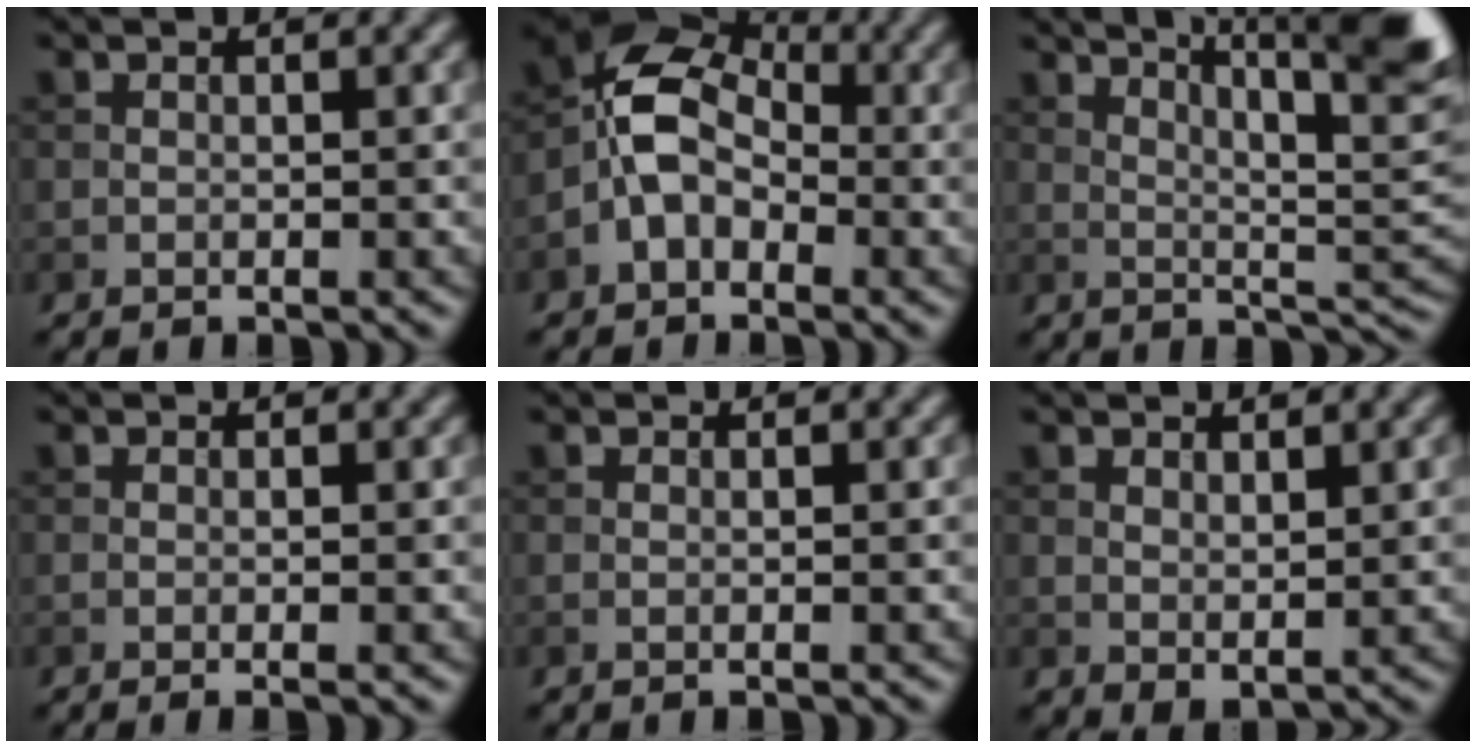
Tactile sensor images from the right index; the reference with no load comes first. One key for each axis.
{"total": 5.7, "fx": -1.4, "fy": 4.0, "fz": 3.8, "tx": -0.068, "ty": 0.013, "tz": -0.042}
{"total": 10.9, "fx": 5.8, "fy": 2.8, "fz": 8.7, "tx": -0.107, "ty": 0.014, "tz": 0.071}
{"total": 1.3, "fx": -0.2, "fy": 0.3, "fz": 1.2, "tx": -0.016, "ty": -0.005, "tz": -0.007}
{"total": 0.6, "fx": 0.0, "fy": 0.2, "fz": 0.6, "tx": -0.007, "ty": 0.000, "tz": -0.003}
{"total": 1.7, "fx": 0.9, "fy": 0.8, "fz": 1.2, "tx": -0.023, "ty": -0.006, "tz": 0.023}